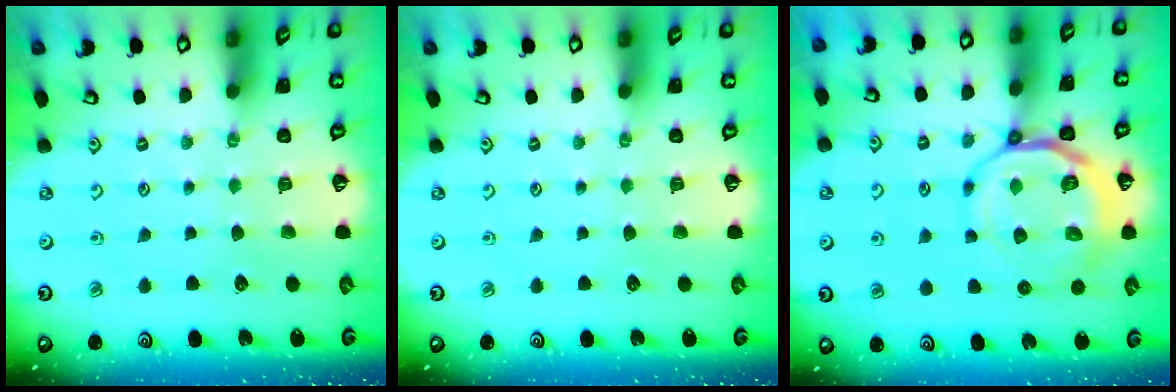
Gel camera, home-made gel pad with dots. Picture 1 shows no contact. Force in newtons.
{"total": 0.0}
{"total": 11.2, "press": 10.9, "slide": 2.3}